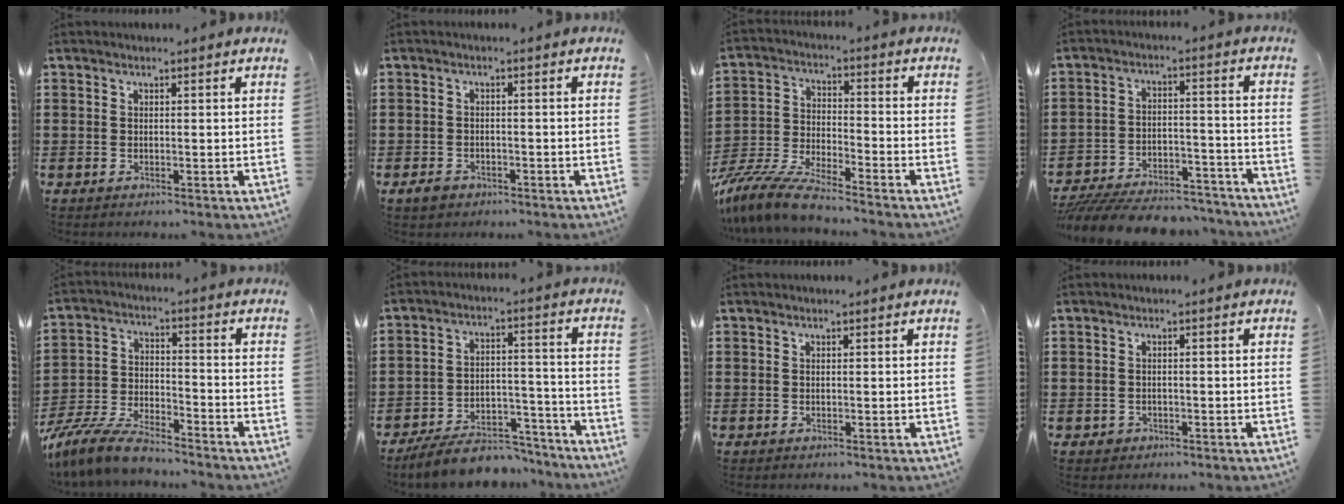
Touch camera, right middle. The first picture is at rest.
{"total": 2.0, "force": [-1.5, 1.2, 0.6], "torque": [-0.023, 0.001, -0.035]}
{"total": 8.3, "force": [-7.7, 0.6, 2.8], "torque": [-0.076, -0.002, -0.157]}
{"total": 8.0, "force": [-7.6, 1.5, 1.8], "torque": [-0.027, 0.020, -0.148]}
{"total": 8.1, "force": [-7.3, 1.5, 3.0], "torque": [-0.071, 0.010, -0.144]}
{"total": 8.8, "force": [-8.0, 2.3, 2.8], "torque": [-0.041, 0.031, -0.151]}
{"total": 0.0}
{"total": 0.9, "force": [-0.5, 0.8, 0.1], "torque": [-0.004, 0.004, -0.014]}